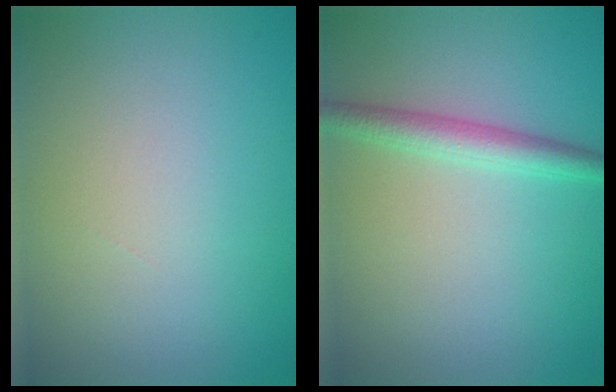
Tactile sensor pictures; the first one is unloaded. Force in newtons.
{"total": 2.4, "press": 2.4, "slide": 0.1}